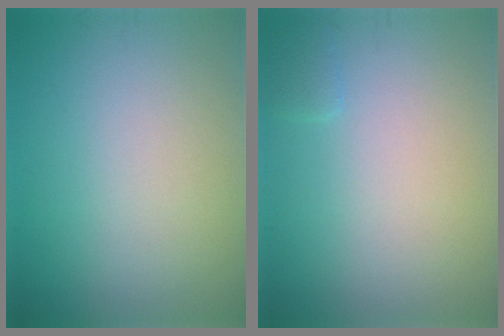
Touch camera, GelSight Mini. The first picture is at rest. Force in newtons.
{"total": 0.7, "press": 0.7, "slide": 0.1}